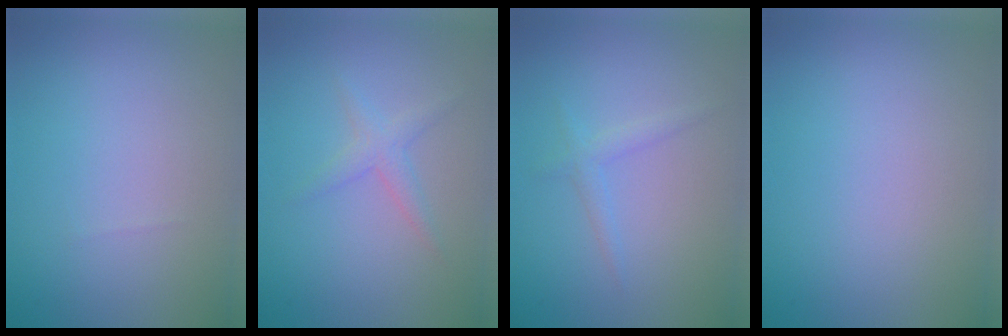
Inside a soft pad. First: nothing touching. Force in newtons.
{"total": 1.6, "press": 1.6, "slide": 0.1}
{"total": 1.3, "press": 1.3, "slide": 0.1}
{"total": 0.0}